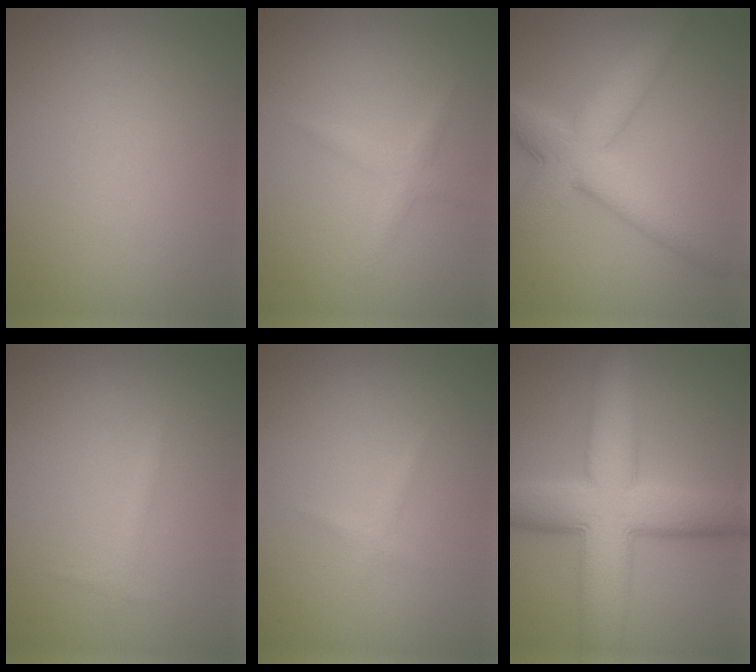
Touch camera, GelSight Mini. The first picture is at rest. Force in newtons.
{"total": 1.5, "press": 1.5, "slide": 0.0}
{"total": 6.9, "press": 6.9, "slide": 0.1}
{"total": 0.7, "press": 0.7, "slide": 0.1}
{"total": 0.8, "press": 0.8, "slide": 0.0}
{"total": 10.8, "press": 10.8, "slide": 0.0}